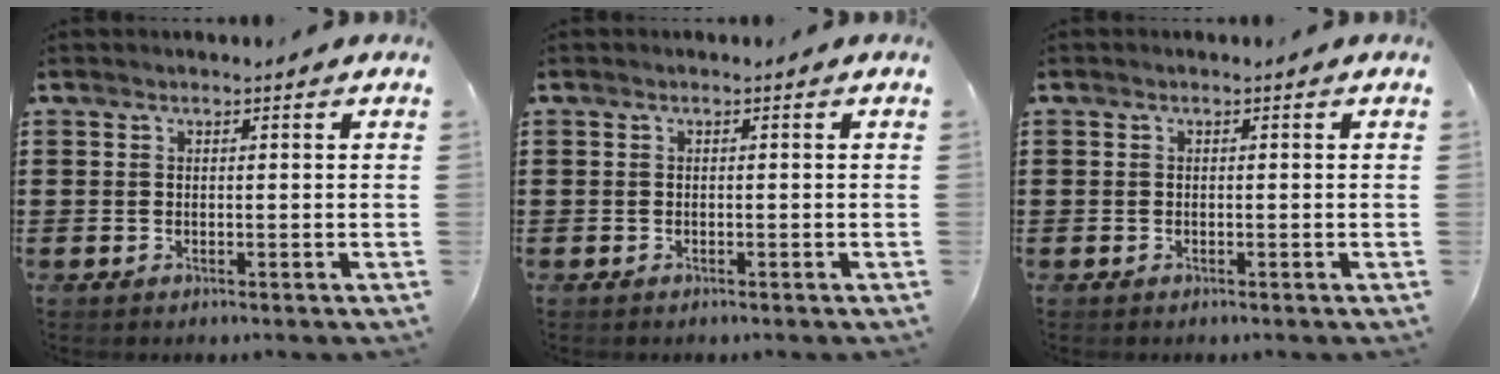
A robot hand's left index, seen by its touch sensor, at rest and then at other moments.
{"total": 0.0}
{"total": 0.0}